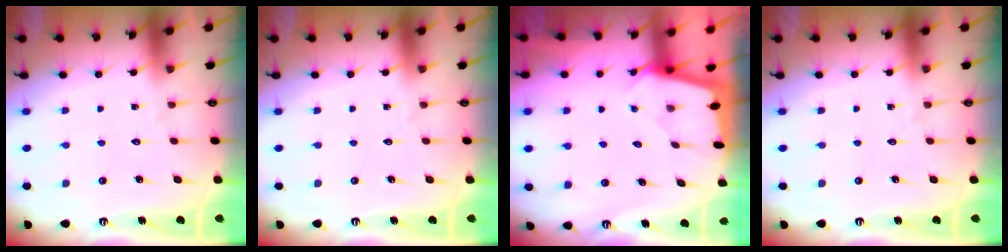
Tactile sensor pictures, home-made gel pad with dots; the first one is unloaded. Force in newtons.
{"total": 0.0}
{"total": 1.8, "press": 1.7, "slide": 0.1}
{"total": 0.0}